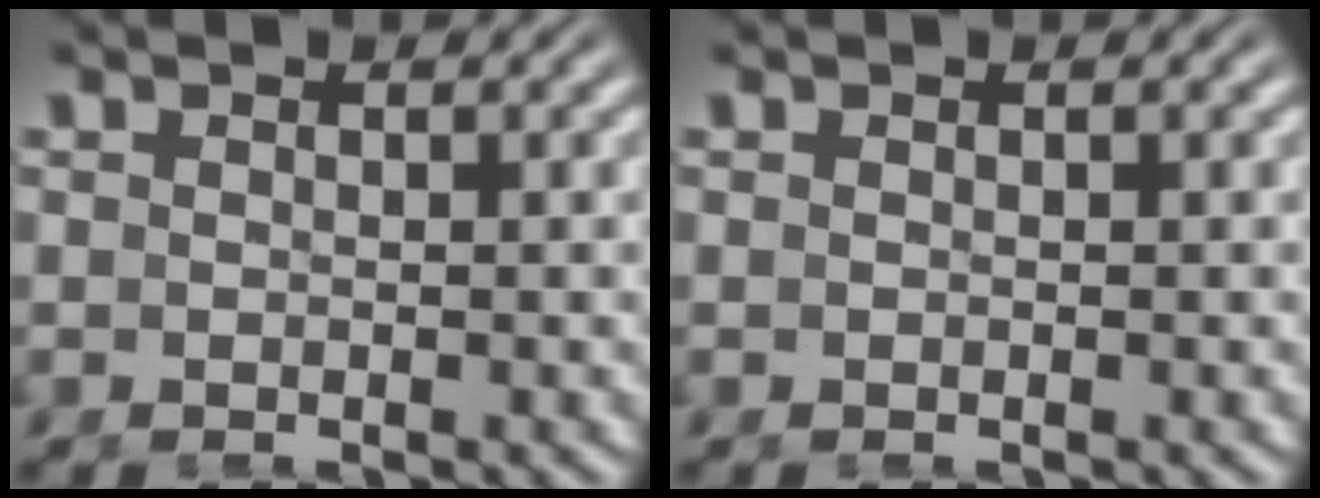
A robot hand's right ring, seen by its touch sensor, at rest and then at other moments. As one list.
[{"total": 0.0}]